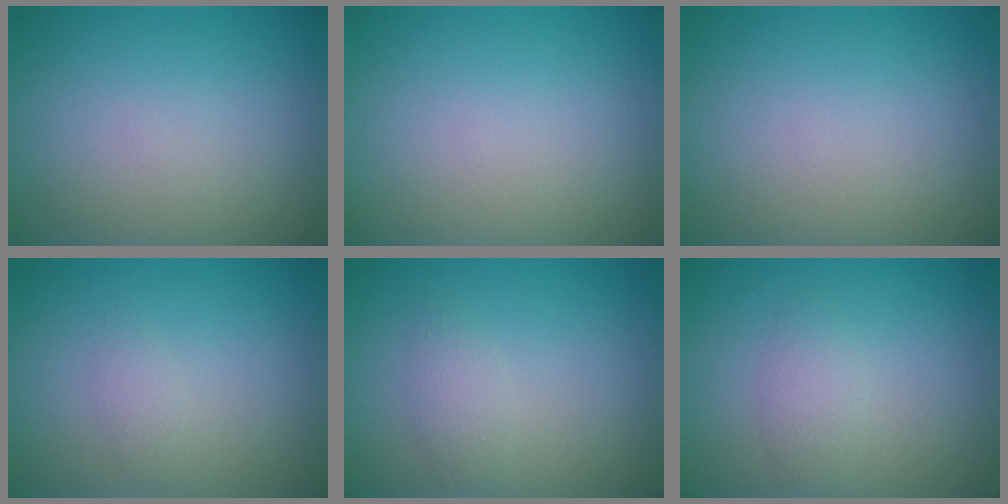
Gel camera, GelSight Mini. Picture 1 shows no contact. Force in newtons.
{"total": 0.0}
{"total": 0.0}
{"total": 0.9, "press": 0.9, "slide": 0.1}
{"total": 1.6, "press": 1.6, "slide": 0.1}
{"total": 1.8, "press": 1.8, "slide": 0.0}